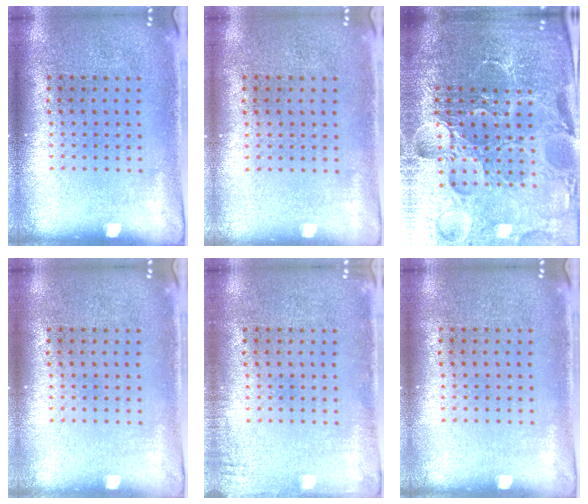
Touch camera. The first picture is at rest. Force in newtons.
{"total": 0.0}
{"total": 6.8, "press": 5.9, "slide": 3.2}
{"total": 0.0}
{"total": 1.3, "press": 1.3, "slide": 0.1}
{"total": 0.0}